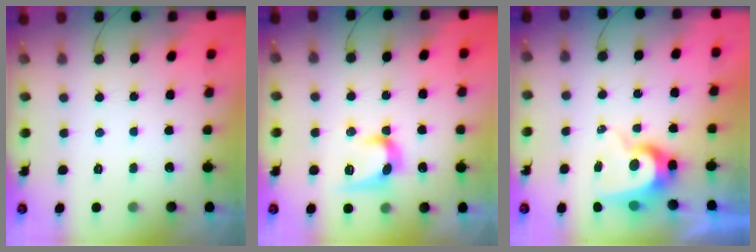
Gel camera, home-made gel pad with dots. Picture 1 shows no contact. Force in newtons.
{"total": 10.7, "press": 10.7, "slide": 0.6}
{"total": 9.0, "press": 8.9, "slide": 0.9}